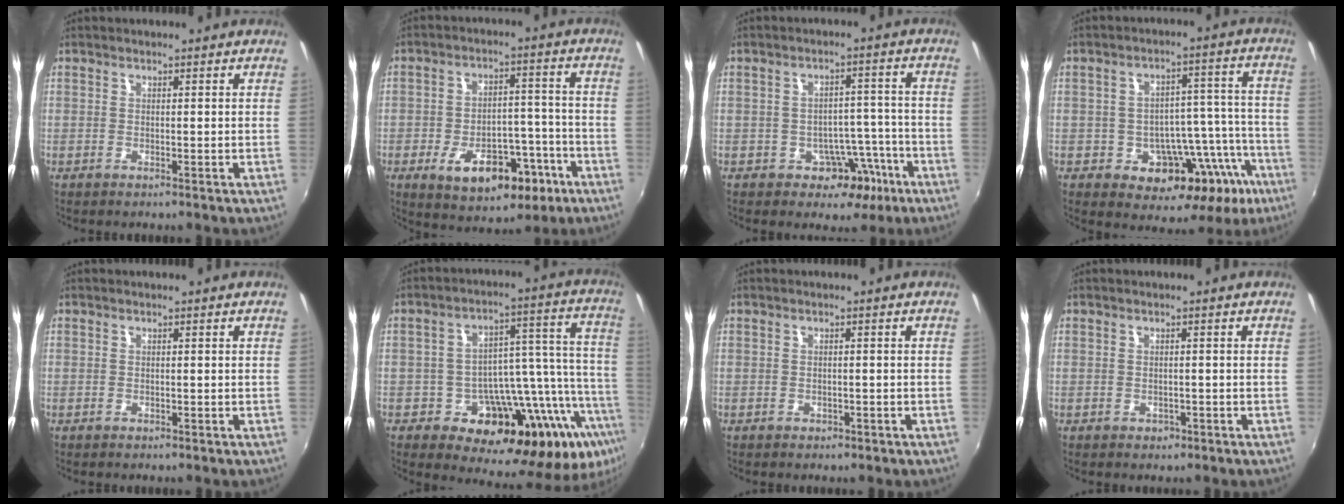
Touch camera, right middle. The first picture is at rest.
{"total": 13.5, "force": [-6.4, 7.4, 9.3], "torque": [-0.158, 0.011, -0.075]}
{"total": 6.2, "force": [-3.2, 4.6, 2.8], "torque": [-0.044, 0.023, -0.027]}
{"total": 17.2, "force": [-8.3, 11.3, 10.0], "torque": [-0.135, 0.022, -0.080]}
{"total": 0.0}
{"total": 22.3, "force": [-11.0, 11.3, 15.8], "torque": [-0.212, 0.010, -0.151]}
{"total": 0.8, "force": [-0.1, 0.6, 0.4], "torque": [-0.006, -0.005, 0.003]}
{"total": 1.3, "force": [-0.6, 1.1, 0.4], "torque": [-0.008, -0.003, -0.006]}